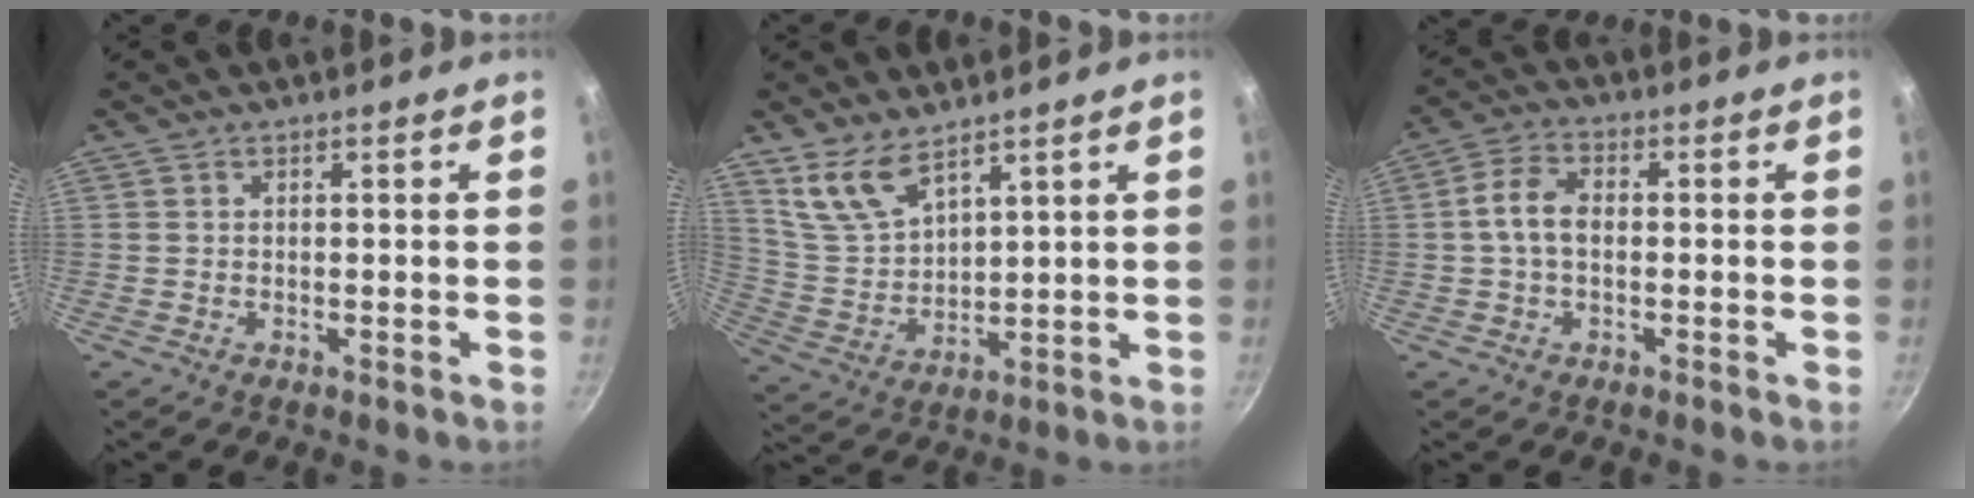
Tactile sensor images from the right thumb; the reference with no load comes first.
{"total": 8.9, "force": [6.4, 4.0, 4.7], "torque": [-0.082, -0.040, 0.144]}
{"total": 6.4, "force": [-0.1, 4.0, 4.9], "torque": [-0.095, 0.023, -0.009]}